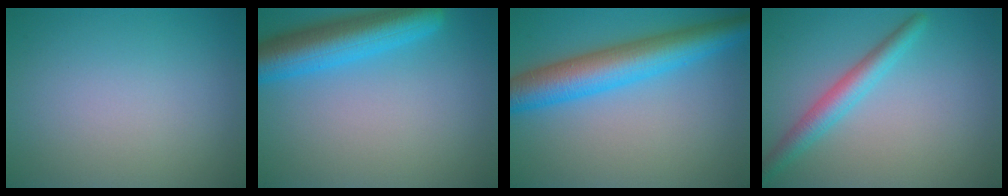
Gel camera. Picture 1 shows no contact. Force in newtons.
{"total": 7.0, "press": 7.0, "slide": 0.3}
{"total": 7.6, "press": 7.6, "slide": 0.2}
{"total": 3.1, "press": 3.1, "slide": 0.1}